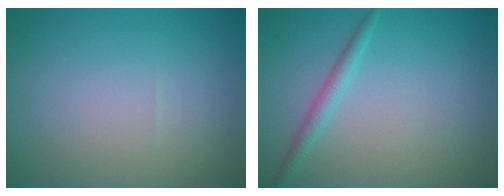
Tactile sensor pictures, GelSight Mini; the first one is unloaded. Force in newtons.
{"total": 1.6, "press": 1.6, "slide": 0.1}